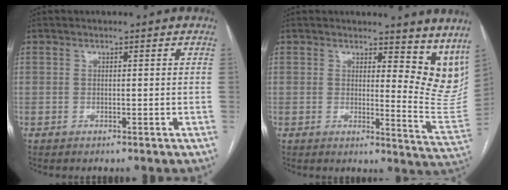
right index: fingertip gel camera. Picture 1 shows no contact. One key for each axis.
{"total": 1.4, "fx": 0.8, "fy": 0.3, "fz": 1.2, "tx": -0.019, "ty": -0.002, "tz": 0.007}